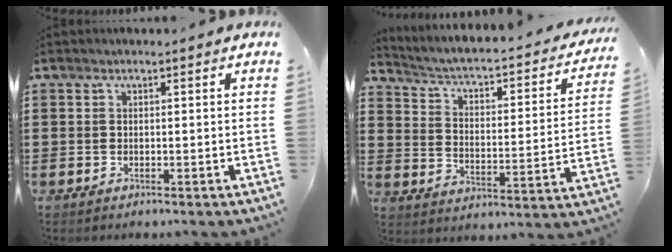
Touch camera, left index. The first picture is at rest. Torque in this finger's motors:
{"motor_torque": [1.24, -0.90, 0.42, 0.07]}